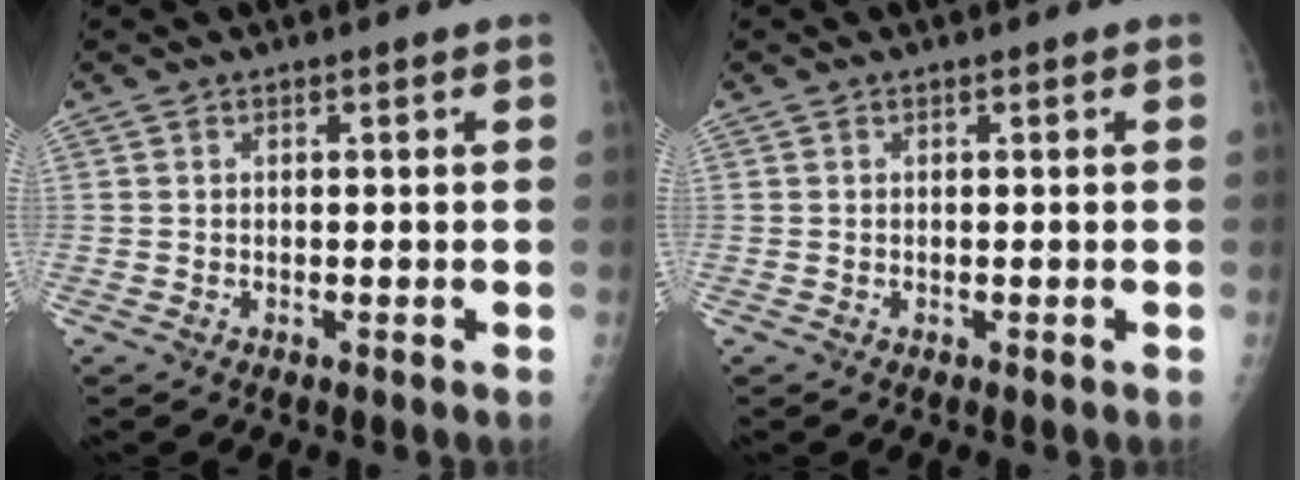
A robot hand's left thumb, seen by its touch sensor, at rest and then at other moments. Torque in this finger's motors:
{"motor_torque": [0.20, -0.15, 0.00, 0.00, 0.02]}